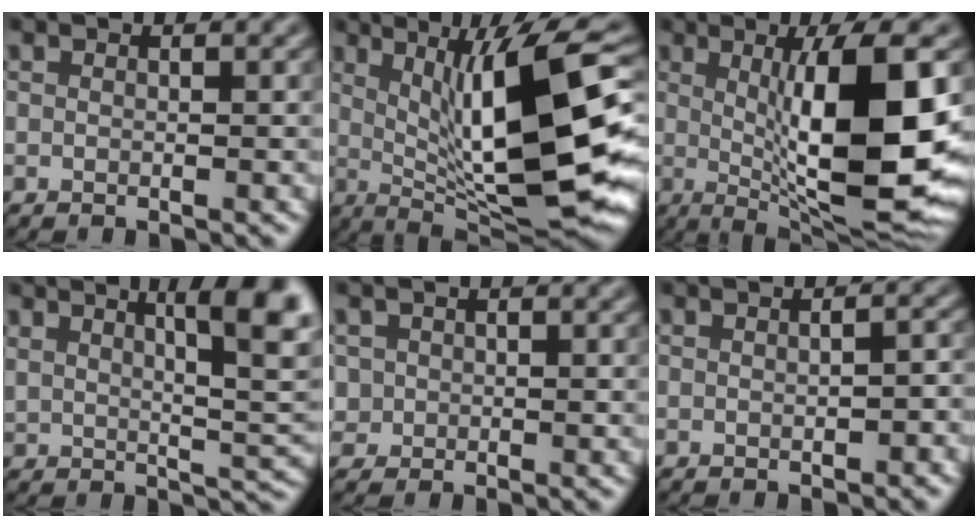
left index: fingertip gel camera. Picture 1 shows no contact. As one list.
[{"total": 14.8, "force": [1.7, 3.8, 14.2], "torque": [-0.197, 0.000, 0.034]}, {"total": 12.2, "force": [0.5, 2.9, 11.9], "torque": [-0.170, -0.009, 0.019]}, {"total": 8.5, "force": [4.2, 2.6, 7.0], "torque": [-0.080, 0.011, 0.066]}, {"total": 1.2, "force": [-0.1, 1.2, 0.0], "torque": [0.004, -0.007, 0.002]}, {"total": 2.4, "force": [-0.4, 0.9, 2.2], "torque": [-0.028, 0.002, 0.008]}]